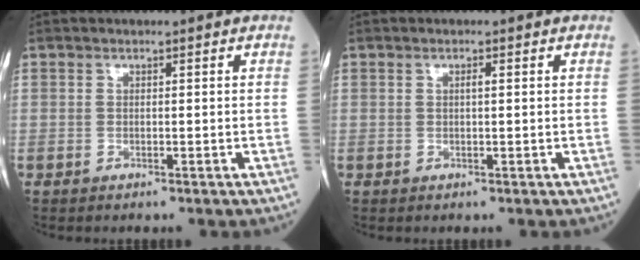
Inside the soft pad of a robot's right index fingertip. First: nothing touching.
{"total": 0.7, "force": [0.2, 0.1, 0.7], "torque": [-0.015, 0.003, 0.001]}